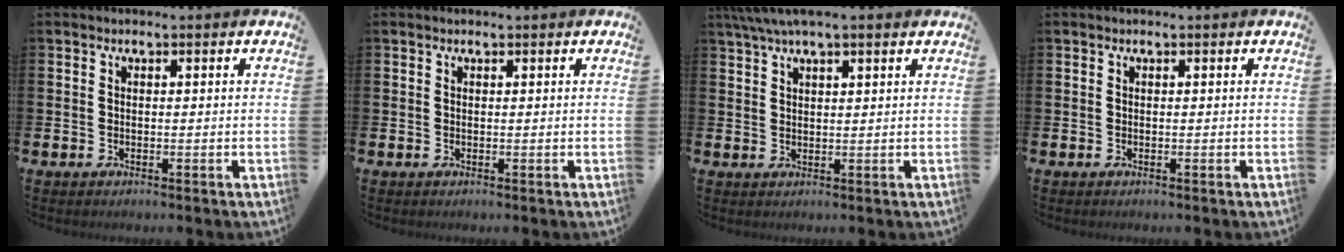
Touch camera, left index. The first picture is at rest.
{"total": 0.0}
{"total": 4.1, "force": [3.3, 0.7, 2.4], "torque": [-0.060, 0.002, 0.061]}
{"total": 0.0}